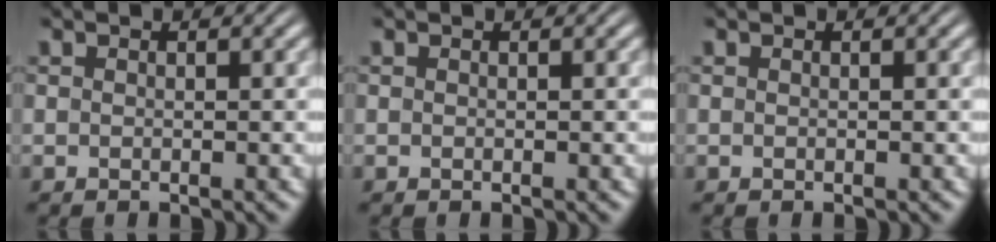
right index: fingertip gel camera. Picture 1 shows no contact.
{"total": 0.0}
{"total": 0.0}